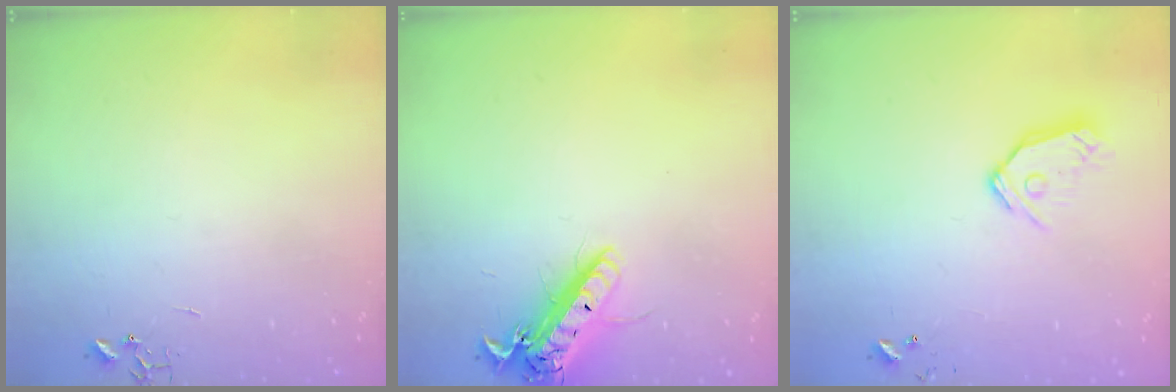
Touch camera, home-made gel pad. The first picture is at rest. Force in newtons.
{"total": 17.4, "press": 16.9, "slide": 4.1}
{"total": 10.1, "press": 10.1, "slide": 1.2}